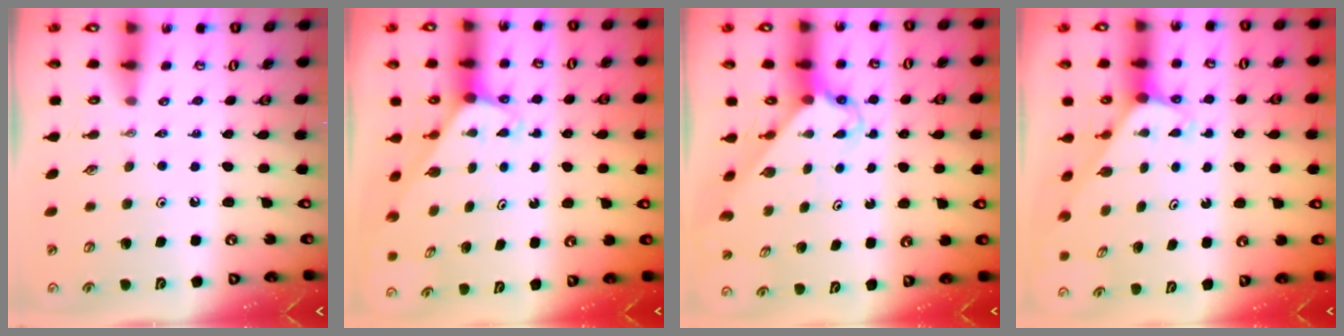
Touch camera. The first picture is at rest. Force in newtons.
{"total": 1.9, "press": 1.9, "slide": 0.1}
{"total": 2.6, "press": 2.6, "slide": 0.2}
{"total": 1.8, "press": 1.8, "slide": 0.1}